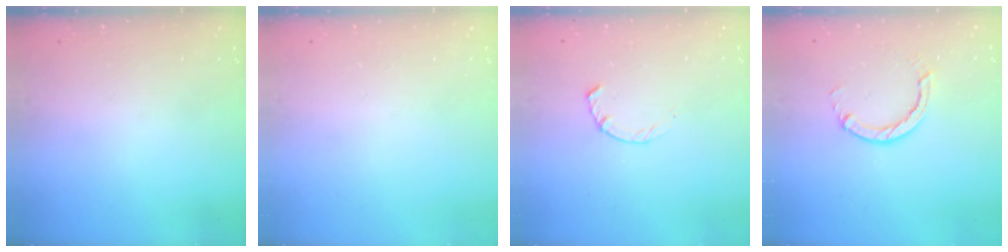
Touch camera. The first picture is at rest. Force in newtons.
{"total": 0.0}
{"total": 2.3, "press": 2.2, "slide": 0.4}
{"total": 4.1, "press": 4.0, "slide": 0.6}